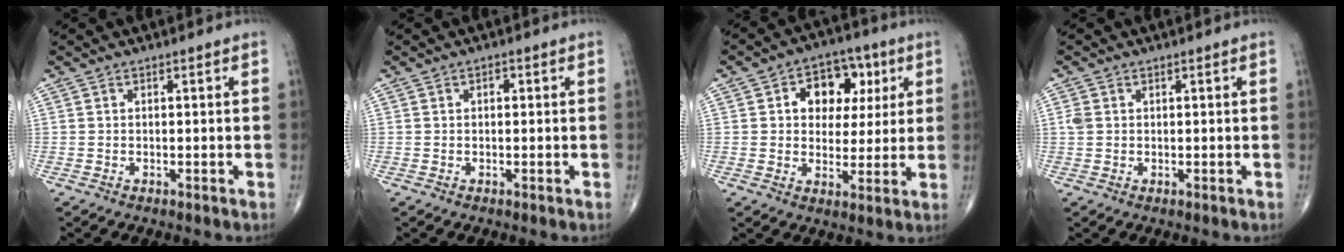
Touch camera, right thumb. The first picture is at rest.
{"total": 1.0, "force": [0.2, 0.7, 0.7], "torque": [-0.008, 0.002, 0.002]}
{"total": 11.5, "force": [3.5, 8.3, 7.2], "torque": [-0.056, 0.003, 0.051]}
{"total": 1.7, "force": [0.4, 1.4, 0.9], "torque": [-0.021, 0.002, 0.009]}